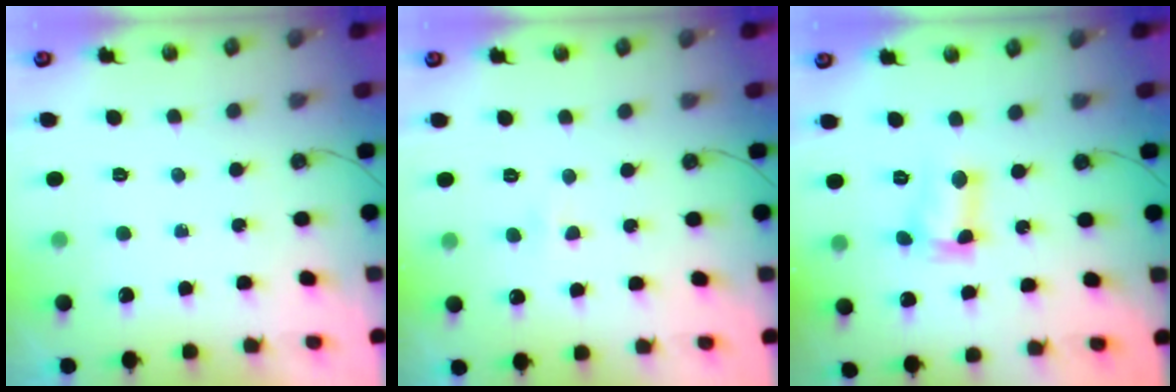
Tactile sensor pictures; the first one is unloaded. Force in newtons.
{"total": 4.3, "press": 2.7, "slide": 3.4}
{"total": 5.1, "press": 5.0, "slide": 0.9}